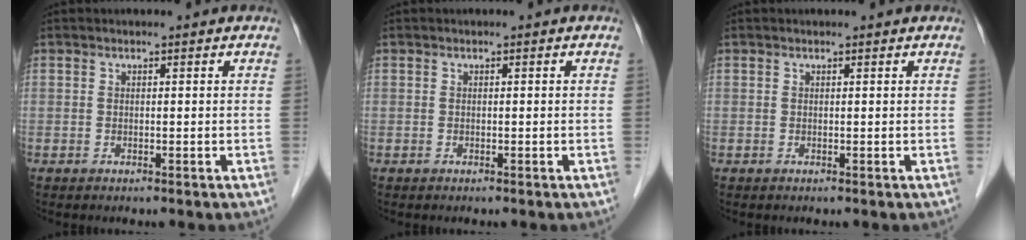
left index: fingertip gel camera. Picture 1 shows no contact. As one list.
[{"total": 0.0}, {"total": 0.6, "force": [0.5, 0.1, 0.0], "torque": [-0.007, 0.001, 0.006]}]